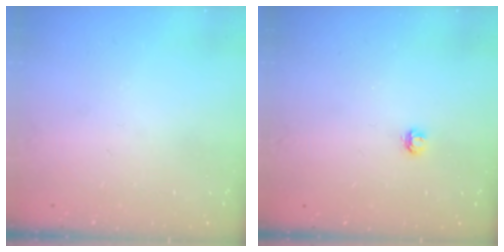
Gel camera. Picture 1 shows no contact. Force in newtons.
{"total": 3.6, "press": 3.6, "slide": 0.3}